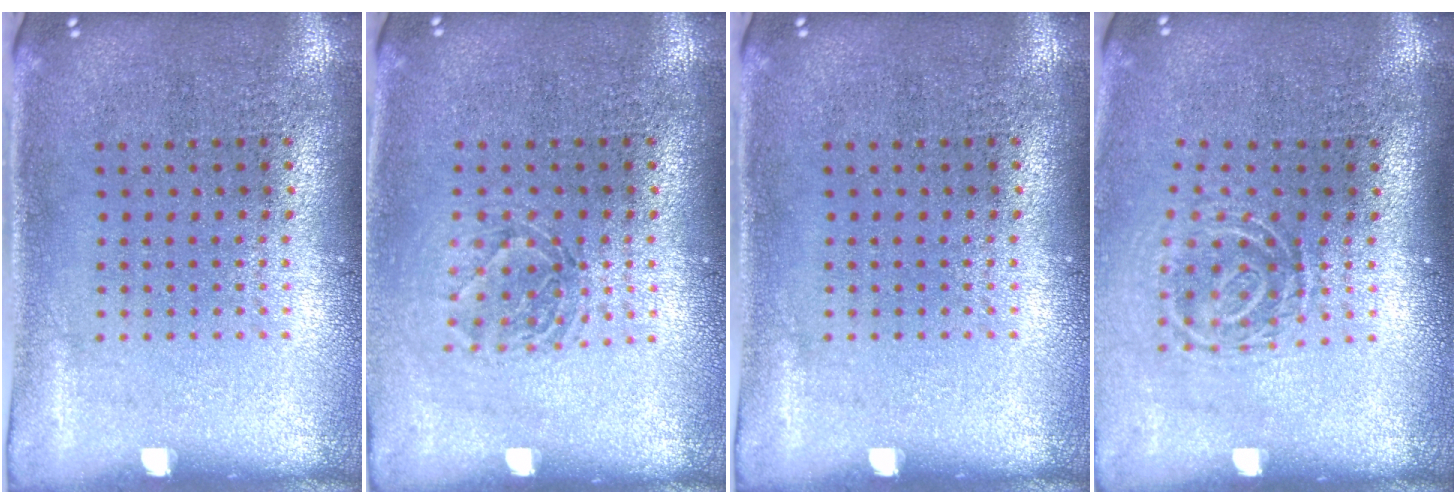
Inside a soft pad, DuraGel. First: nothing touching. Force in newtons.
{"total": 1.4, "press": 1.2, "slide": 0.7}
{"total": 0.0}
{"total": 1.8, "press": 1.2, "slide": 1.3}